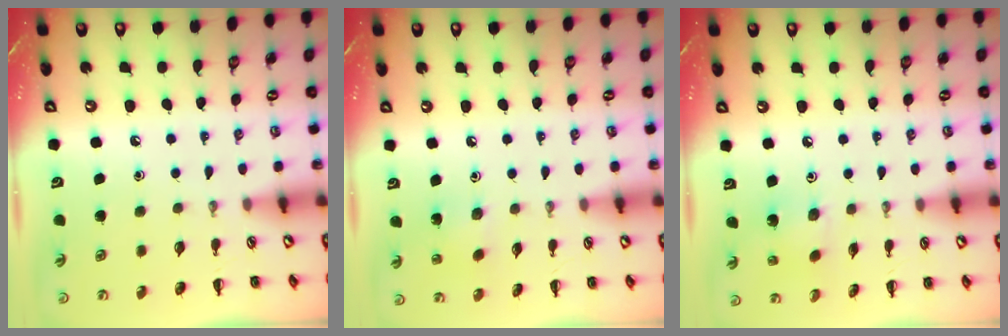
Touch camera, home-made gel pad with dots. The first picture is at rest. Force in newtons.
{"total": 4.1, "press": 3.9, "slide": 1.0}
{"total": 1.7, "press": 1.7, "slide": 0.5}